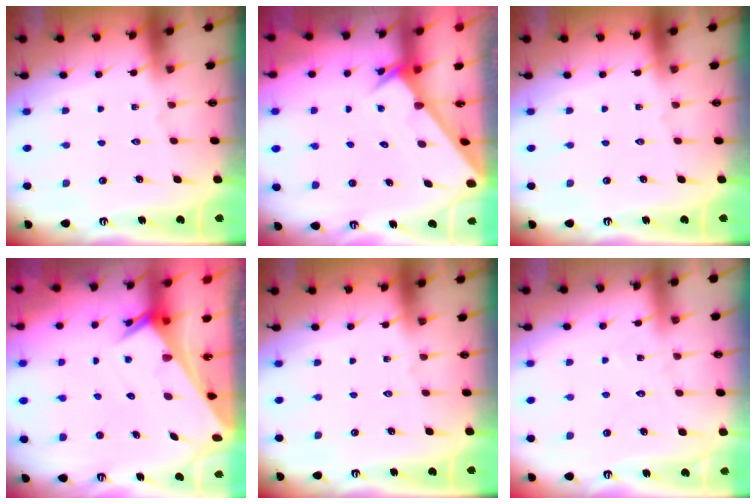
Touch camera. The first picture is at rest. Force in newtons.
{"total": 1.6, "press": 1.6, "slide": 0.1}
{"total": 0.0}
{"total": 3.5, "press": 3.5, "slide": 0.1}
{"total": 0.0}
{"total": 4.9, "press": 4.9, "slide": 0.5}